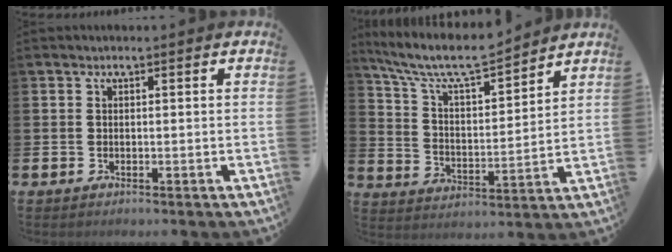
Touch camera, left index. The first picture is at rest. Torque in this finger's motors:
{"motor_torque": [0.93, -1.21, 0.62, 0.21]}